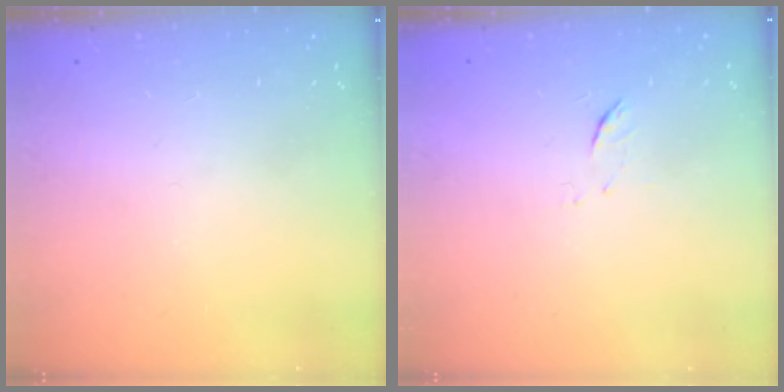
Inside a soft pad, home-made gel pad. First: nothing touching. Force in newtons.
{"total": 5.2, "press": 5.1, "slide": 0.7}